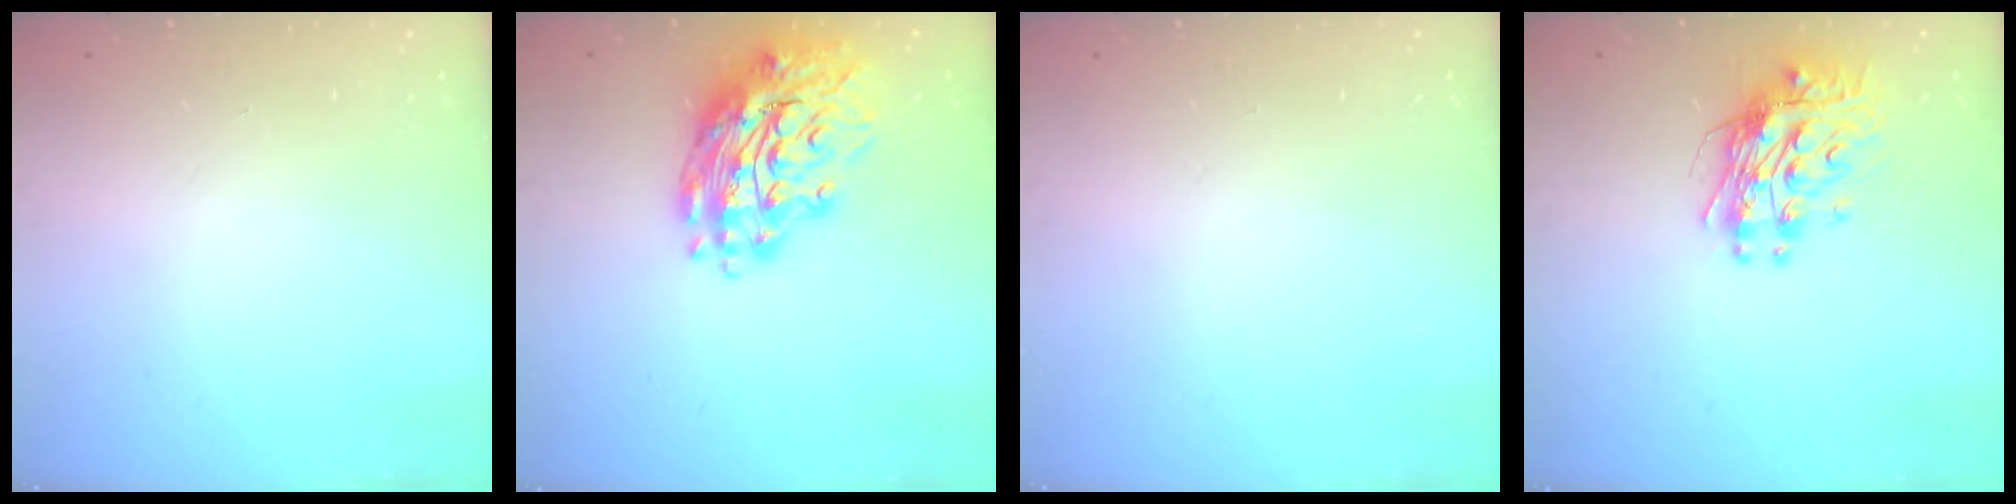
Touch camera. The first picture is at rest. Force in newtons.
{"total": 16.6, "press": 16.5, "slide": 1.7}
{"total": 0.0}
{"total": 10.1, "press": 10.1, "slide": 0.8}